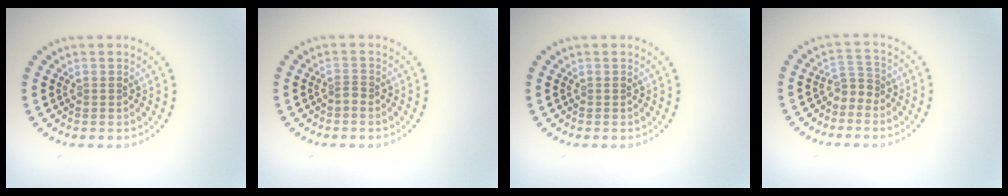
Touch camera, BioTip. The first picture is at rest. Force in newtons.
{"total": 0.9, "press": 0.5, "slide": 0.7}
{"total": 0.0}
{"total": 1.8, "press": 1.2, "slide": 1.3}